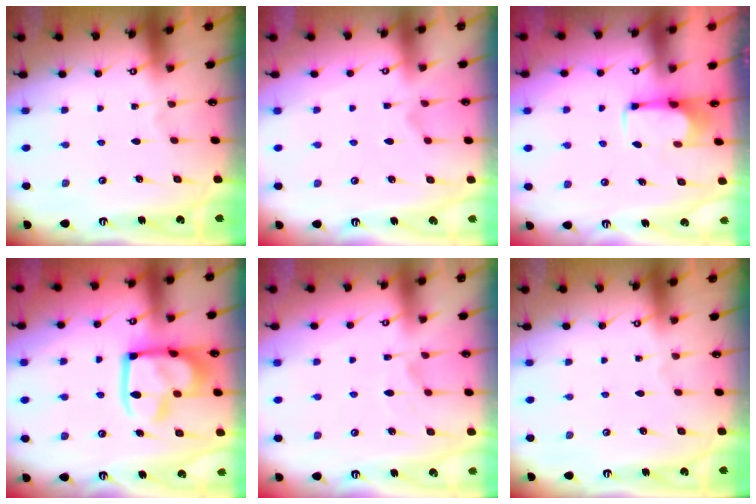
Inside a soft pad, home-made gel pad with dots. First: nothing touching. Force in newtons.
{"total": 1.3, "press": 0.7, "slide": 1.1}
{"total": 2.7, "press": 2.6, "slide": 0.9}
{"total": 17.7, "press": 17.6, "slide": 1.9}
{"total": 1.7, "press": 1.3, "slide": 1.1}
{"total": 0.0}